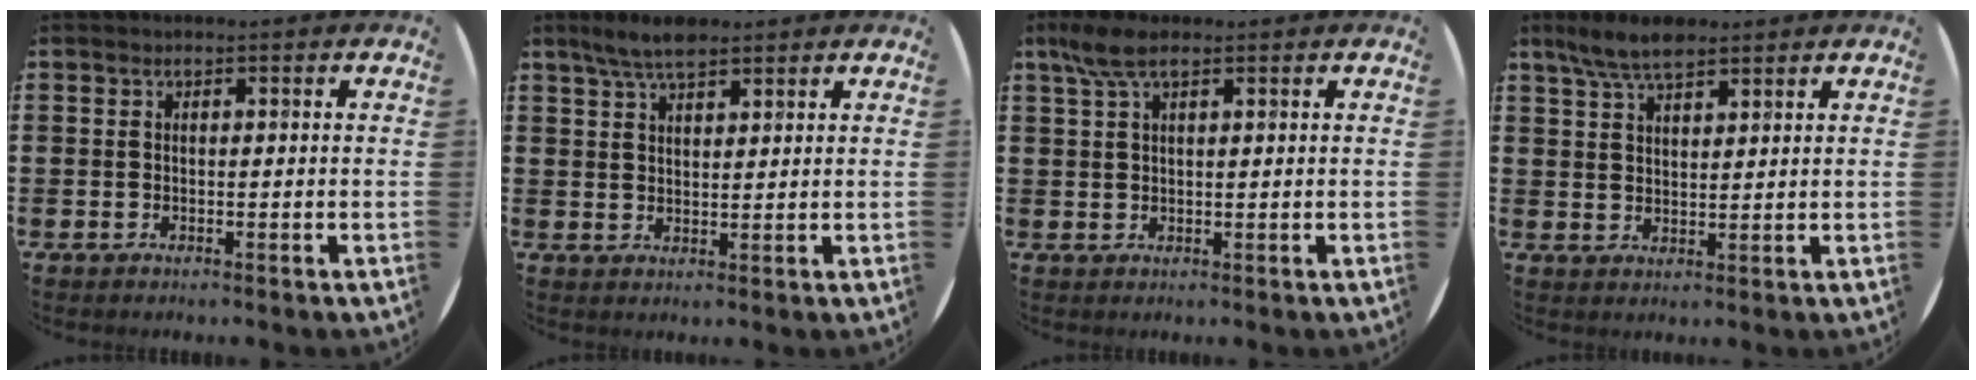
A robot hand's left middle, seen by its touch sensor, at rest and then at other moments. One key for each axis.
{"total": 4.6, "fx": 3.8, "fy": 1.3, "fz": 2.2, "tx": -0.043, "ty": -0.006, "tz": 0.067}
{"total": 3.7, "fx": 2.3, "fy": 1.1, "fz": 2.7, "tx": -0.058, "ty": 0.005, "tz": 0.043}
{"total": 5.6, "fx": 4.6, "fy": 1.7, "fz": 2.7, "tx": -0.063, "ty": -0.006, "tz": 0.086}